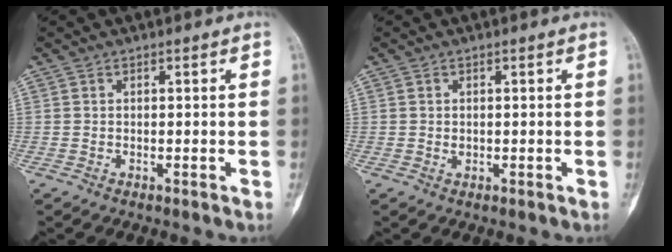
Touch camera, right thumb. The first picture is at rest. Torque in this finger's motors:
{"motor_torque": [0.51, 0.20, 0.33, -0.19, 0.02]}